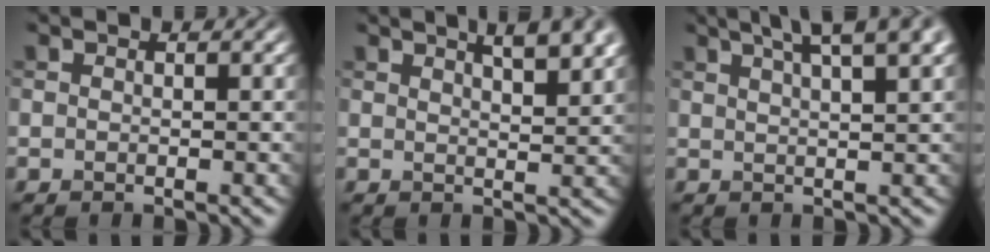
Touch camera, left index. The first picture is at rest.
{"total": 5.7, "force": [3.5, 2.1, 4.1], "torque": [-0.023, 0.023, 0.027]}
{"total": 8.2, "force": [5.2, 2.6, 5.7], "torque": [-0.056, 0.040, 0.043]}